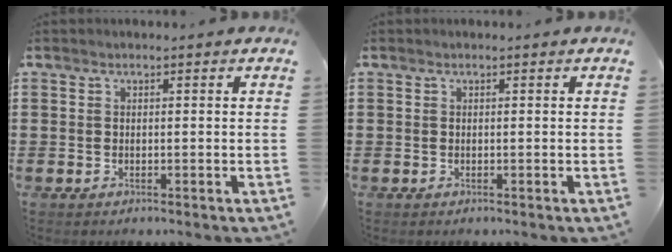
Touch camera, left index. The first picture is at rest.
{"total": 0.0}